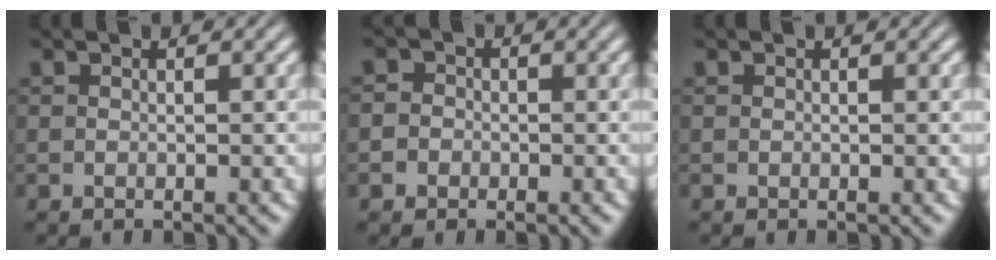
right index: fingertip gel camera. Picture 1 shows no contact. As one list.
[{"total": 1.8, "force": [-0.5, 1.8, 0.2], "torque": [0.003, -0.001, -0.018]}, {"total": 0.0}]